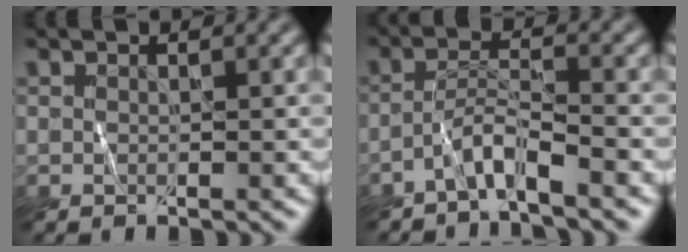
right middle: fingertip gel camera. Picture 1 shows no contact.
{"total": 2.8, "force": [-2.2, 0.1, 1.7], "torque": [-0.029, 0.013, -0.050]}